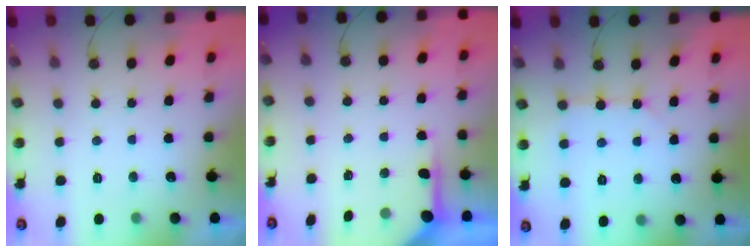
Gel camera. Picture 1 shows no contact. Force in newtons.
{"total": 5.2, "press": 5.2, "slide": 0.4}
{"total": 5.6, "press": 5.5, "slide": 0.5}